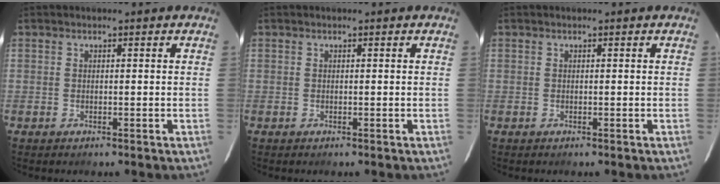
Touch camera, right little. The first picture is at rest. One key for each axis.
{"total": 0.0}
{"total": 0.0}